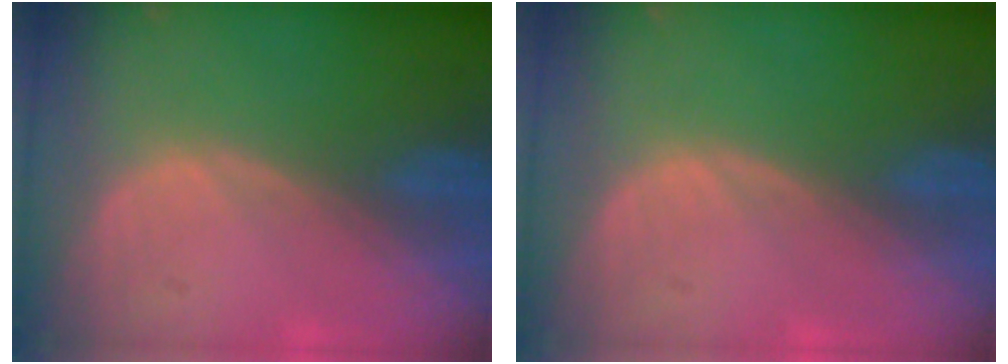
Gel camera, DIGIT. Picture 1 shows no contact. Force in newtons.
{"total": 0.0}